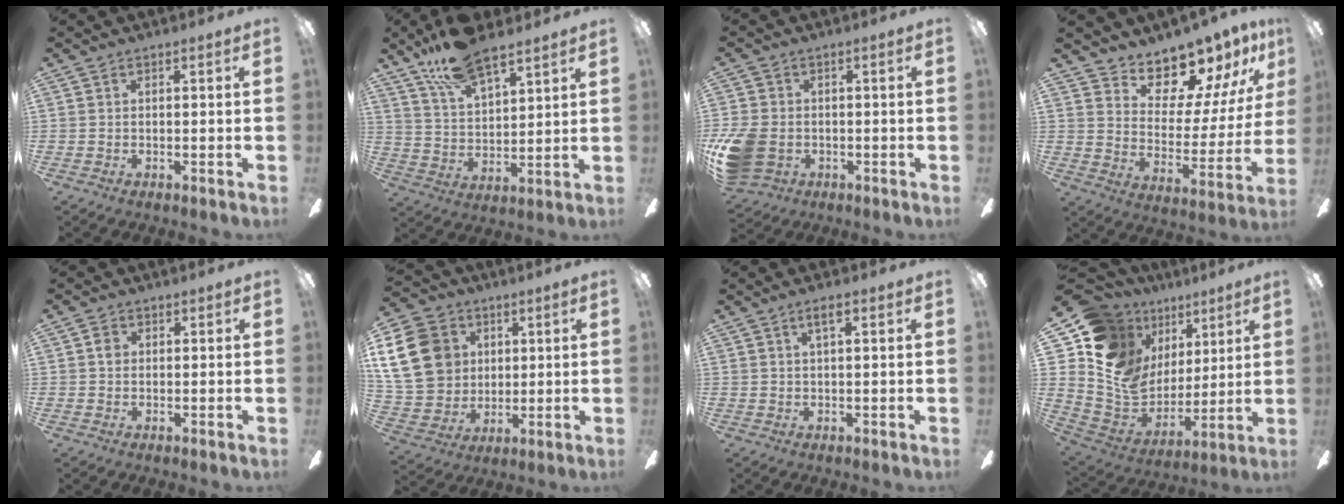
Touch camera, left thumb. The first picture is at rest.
{"total": 13.7, "force": [10.5, 5.0, 7.3], "torque": [-0.136, -0.046, 0.188]}
{"total": 10.9, "force": [-2.6, 8.3, 6.6], "torque": [-0.148, 0.015, -0.045]}
{"total": 14.1, "force": [12.8, 4.9, 3.4], "torque": [-0.064, -0.116, 0.229]}
{"total": 2.1, "force": [0.4, 1.8, 1.1], "torque": [-0.013, 0.004, 0.005]}
{"total": 18.4, "force": [4.7, 15.4, 8.8], "torque": [-0.180, 0.005, 0.096]}
{"total": 3.0, "force": [1.5, 0.8, 2.5], "torque": [-0.046, 0.002, 0.023]}
{"total": 13.8, "force": [7.6, 10.3, 5.1], "torque": [-0.133, -0.054, 0.145]}